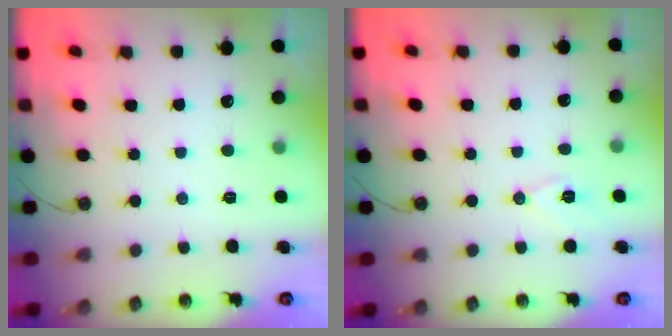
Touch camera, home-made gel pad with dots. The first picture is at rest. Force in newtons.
{"total": 7.3, "press": 6.1, "slide": 4.0}